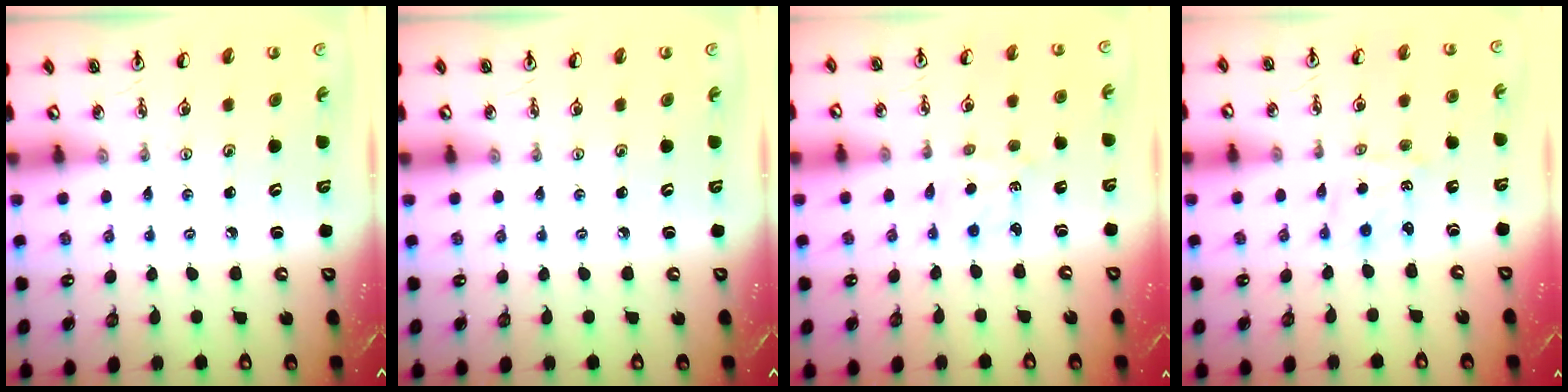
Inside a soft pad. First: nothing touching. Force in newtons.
{"total": 0.0}
{"total": 1.7, "press": 1.7, "slide": 0.3}
{"total": 1.1, "press": 0.9, "slide": 0.6}